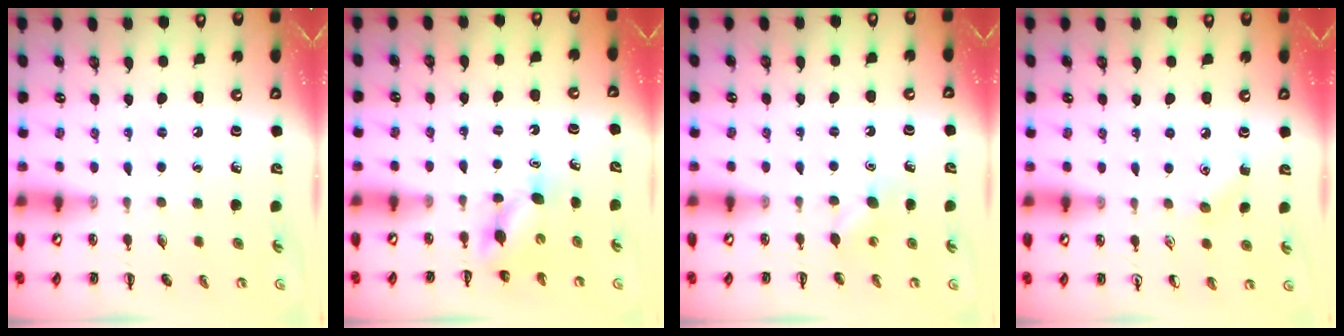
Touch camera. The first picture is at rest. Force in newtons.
{"total": 4.0, "press": 3.9, "slide": 1.1}
{"total": 3.8, "press": 3.7, "slide": 1.0}
{"total": 5.0, "press": 4.9, "slide": 1.2}